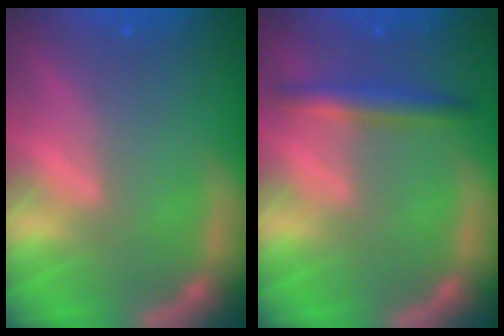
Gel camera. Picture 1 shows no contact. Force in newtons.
{"total": 3.0}